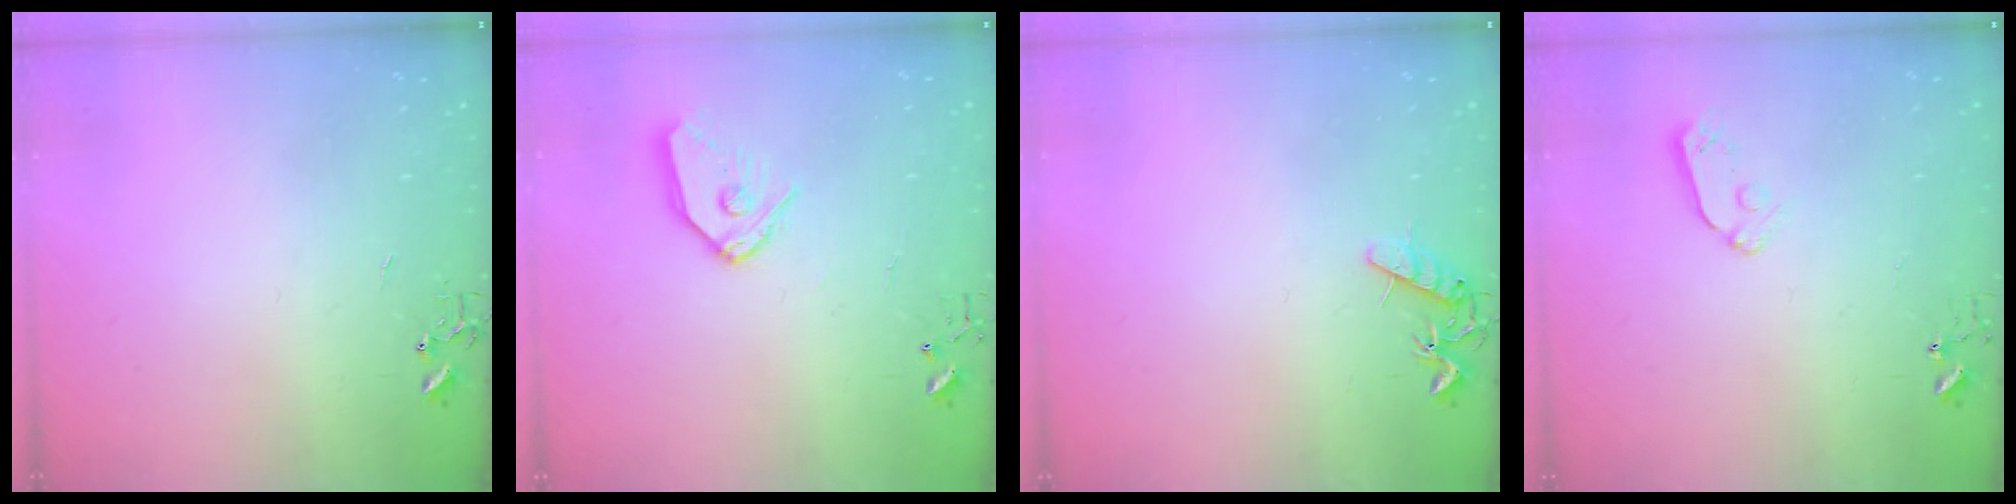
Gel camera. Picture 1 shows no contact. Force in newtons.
{"total": 9.9, "press": 9.8, "slide": 1.2}
{"total": 8.0, "press": 8.0, "slide": 0.4}
{"total": 4.7, "press": 4.6, "slide": 0.9}